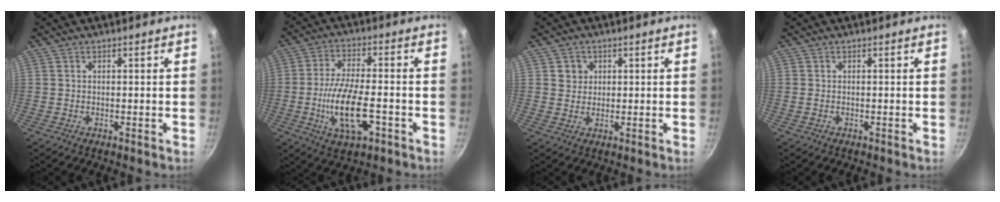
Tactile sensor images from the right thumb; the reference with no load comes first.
{"total": 12.5, "force": [-3.5, 5.0, 10.9], "torque": [-0.200, 0.013, -0.060]}
{"total": 3.1, "force": [1.1, 2.8, 0.7], "torque": [0.006, -0.003, 0.016]}
{"total": 0.7, "force": [-0.2, 0.4, 0.5], "torque": [-0.015, -0.001, -0.002]}